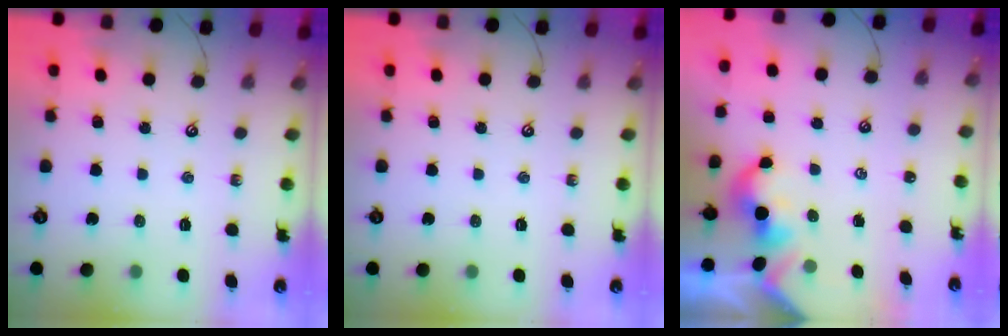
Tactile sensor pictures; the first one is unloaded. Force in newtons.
{"total": 0.0}
{"total": 2.0, "press": 2.0, "slide": 0.4}